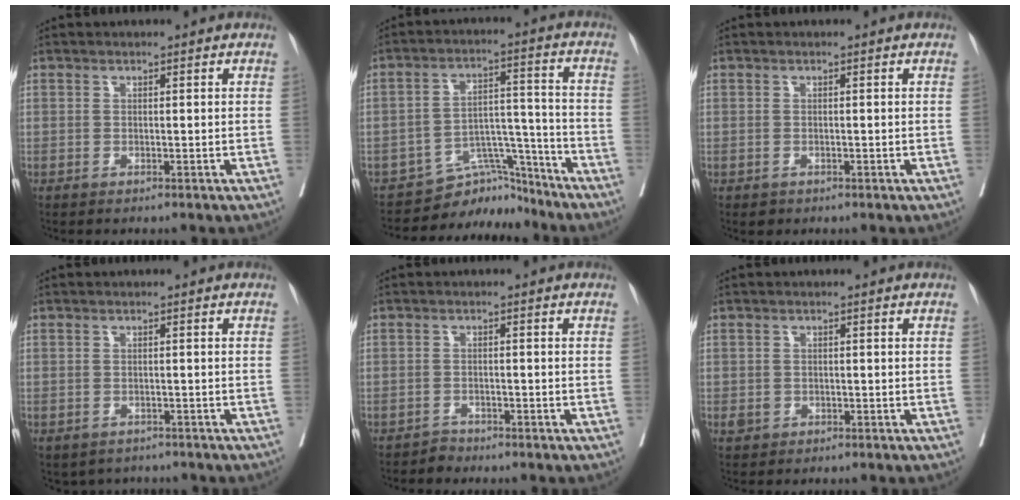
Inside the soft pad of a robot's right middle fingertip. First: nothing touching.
{"total": 8.0, "force": [-7.6, 2.4, -0.3], "torque": [0.019, 0.060, -0.125]}
{"total": 0.7, "force": [-0.1, 0.7, 0.1], "torque": [0.001, 0.004, 0.004]}
{"total": 3.8, "force": [-3.0, 2.2, 0.5], "torque": [0.000, 0.007, -0.038]}
{"total": 1.2, "force": [-0.9, 0.5, -0.6], "torque": [0.015, 0.003, -0.018]}
{"total": 1.4, "force": [-0.5, 1.3, 0.3], "torque": [-0.001, 0.006, -0.004]}